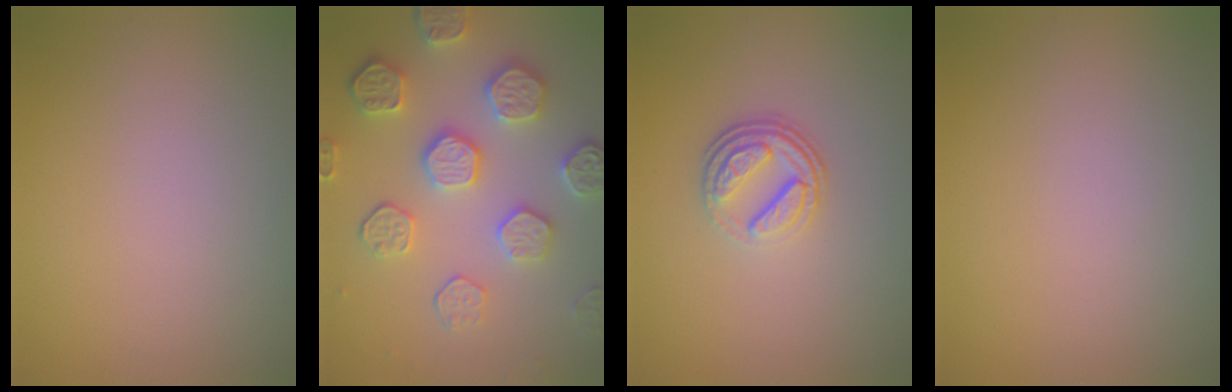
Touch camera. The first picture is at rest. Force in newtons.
{"total": 5.6, "press": 5.1, "slide": 2.2}
{"total": 3.7, "press": 2.6, "slide": 2.6}
{"total": 0.0}